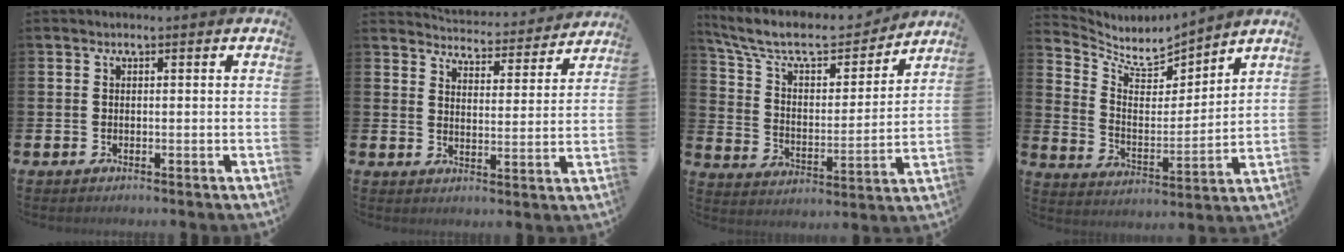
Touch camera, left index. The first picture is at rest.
{"total": 4.6, "force": [4.5, 0.5, 0.1], "torque": [-0.020, -0.039, 0.077]}
{"total": 10.0, "force": [8.8, 3.0, 3.8], "torque": [-0.111, -0.058, 0.148]}
{"total": 6.1, "force": [5.7, 1.8, 1.1], "torque": [-0.060, -0.049, 0.098]}